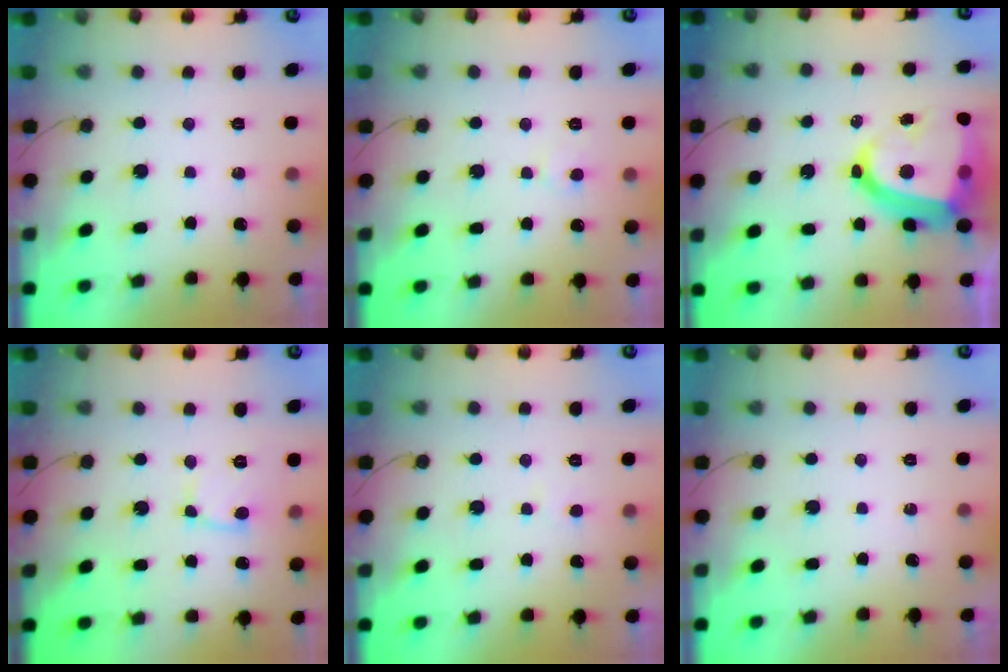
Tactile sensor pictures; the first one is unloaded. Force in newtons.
{"total": 4.7, "press": 4.6, "slide": 0.4}
{"total": 19.7, "press": 19.6, "slide": 2.0}
{"total": 6.8, "press": 6.7, "slide": 0.8}
{"total": 2.0, "press": 2.0, "slide": 0.2}
{"total": 0.0}